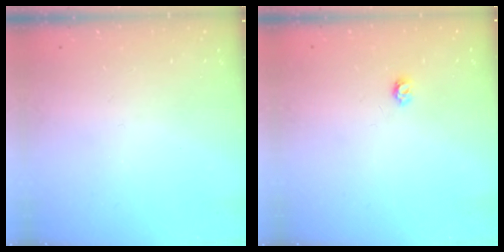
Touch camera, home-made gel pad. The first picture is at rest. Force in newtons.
{"total": 3.6, "press": 3.6, "slide": 0.3}